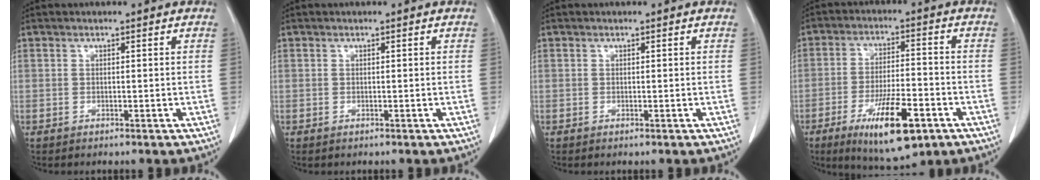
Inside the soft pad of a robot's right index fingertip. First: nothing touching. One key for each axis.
{"total": 0.0}
{"total": 0.0}
{"total": 12.9, "fx": -6.4, "fy": 3.3, "fz": 10.7, "tx": -0.186, "ty": -0.016, "tz": -0.097}